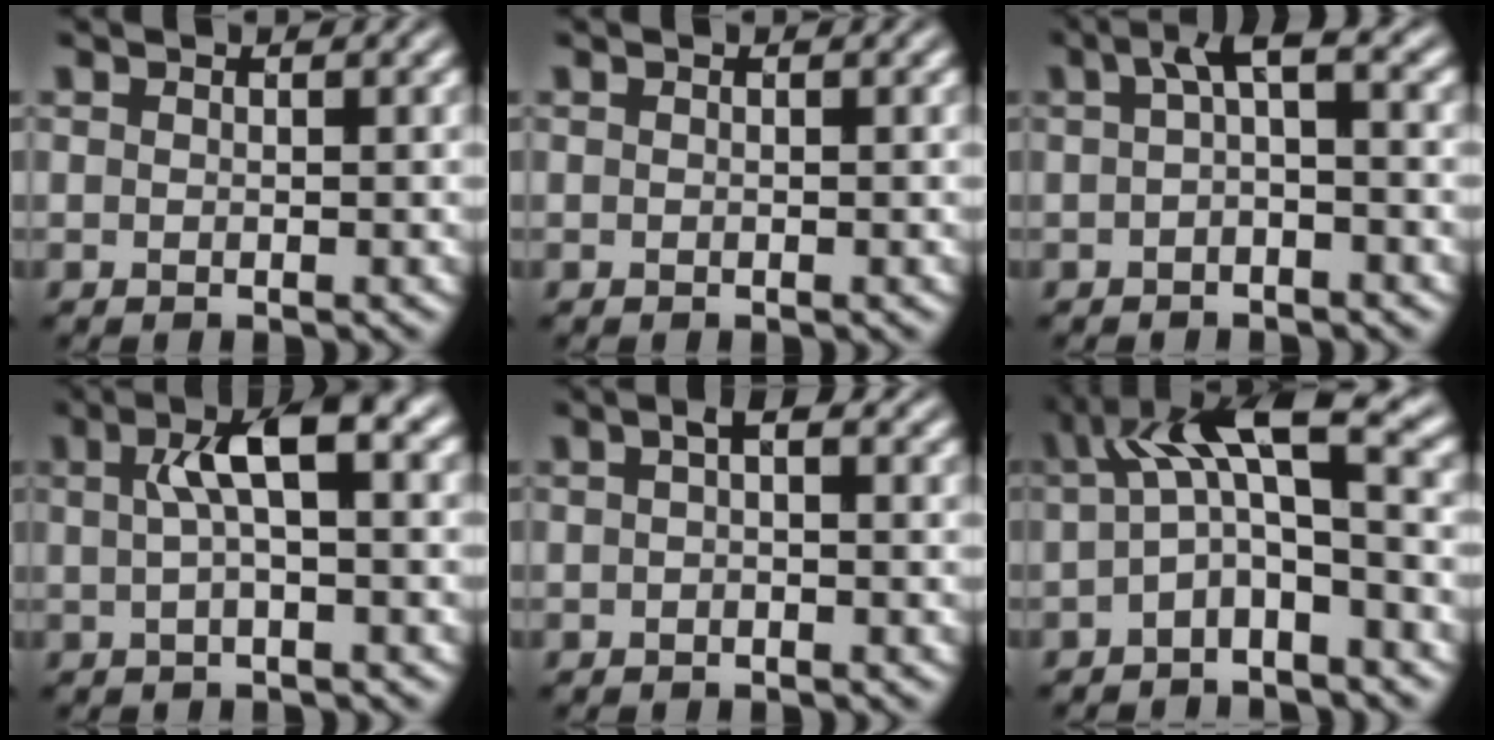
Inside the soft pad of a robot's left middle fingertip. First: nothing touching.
{"total": 0.0}
{"total": 2.4, "force": [0.2, 0.5, 2.4], "torque": [-0.041, 0.010, -0.001]}
{"total": 4.4, "force": [0.9, 1.1, 4.2], "torque": [-0.072, 0.016, 0.013]}
{"total": 1.0, "force": [0.1, 0.2, 1.0], "torque": [-0.020, 0.004, 0.002]}
{"total": 6.6, "force": [0.6, 2.2, 6.2], "torque": [-0.106, 0.019, -0.002]}